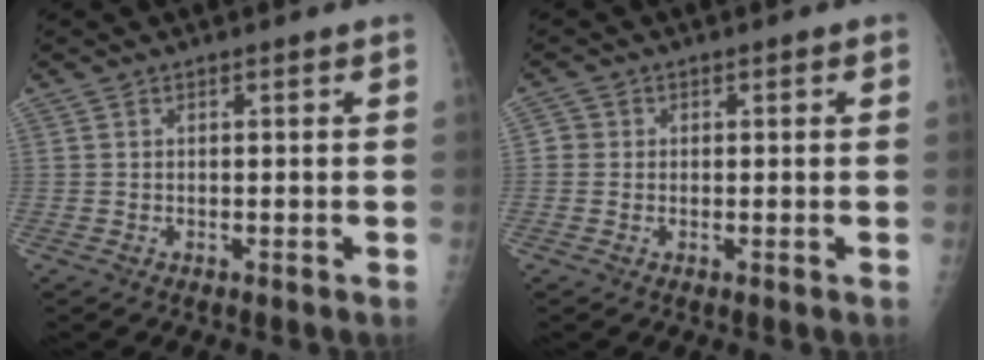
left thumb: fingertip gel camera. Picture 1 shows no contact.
{"total": 2.1, "force": [0.0, 2.0, 0.5], "torque": [0.008, 0.005, -0.005]}